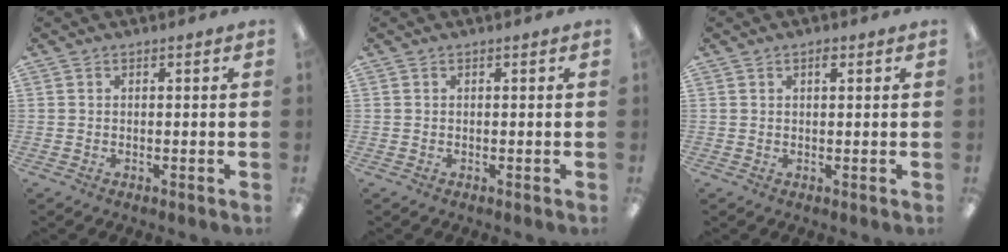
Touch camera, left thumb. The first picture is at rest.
{"total": 0.0}
{"total": 1.7, "force": [0.9, 0.8, 1.1], "torque": [-0.008, -0.003, 0.012]}